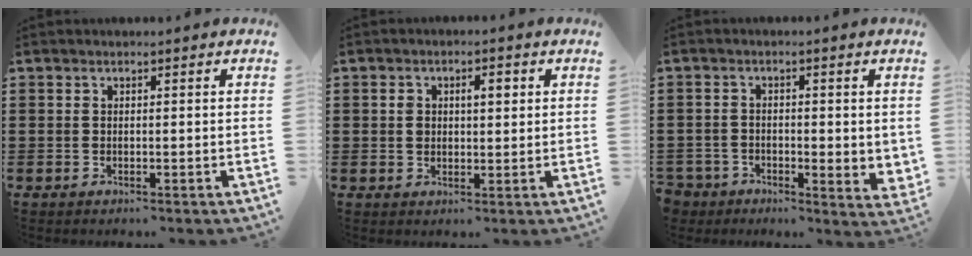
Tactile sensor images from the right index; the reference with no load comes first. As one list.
[{"total": 2.9, "force": [0.6, 1.6, 2.4], "torque": [-0.042, 0.007, 0.005]}, {"total": 2.4, "force": [-1.2, 1.9, 0.7], "torque": [-0.023, 0.006, -0.028]}]